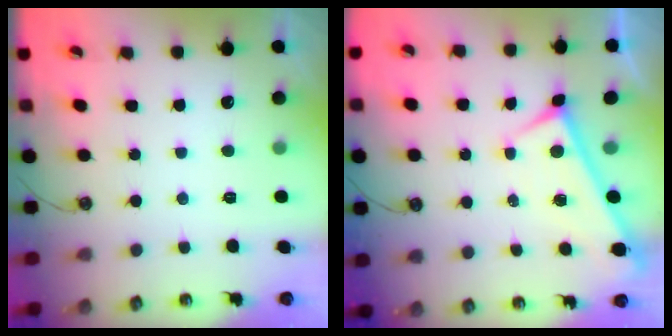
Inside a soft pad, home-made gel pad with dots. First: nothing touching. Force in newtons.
{"total": 0.0}